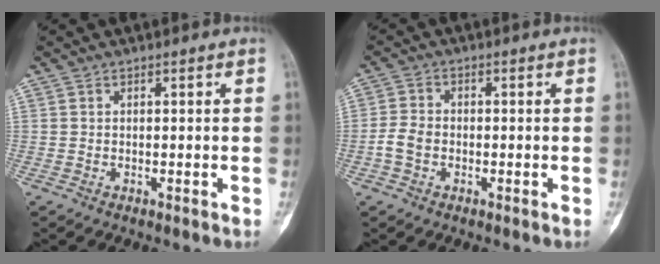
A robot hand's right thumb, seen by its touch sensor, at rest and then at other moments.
{"total": 4.0, "force": [-1.1, 2.9, 2.5], "torque": [-0.053, 0.012, -0.025]}